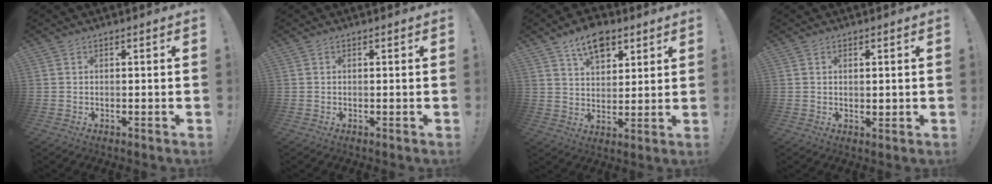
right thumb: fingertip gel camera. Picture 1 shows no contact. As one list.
[{"total": 0.0}, {"total": 10.7, "force": [6.5, 6.4, 5.6], "torque": [-0.073, -0.035, 0.116]}, {"total": 1.1, "force": [0.6, 0.6, 0.7], "torque": [0.002, -0.007, 0.008]}]